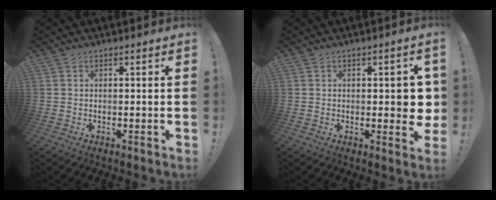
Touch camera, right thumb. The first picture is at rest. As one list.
[{"total": 4.7, "force": [0.0, 2.9, 3.7], "torque": [-0.045, 0.007, 0.002]}]